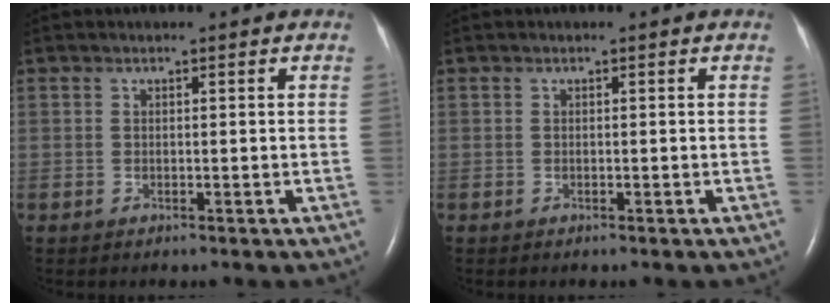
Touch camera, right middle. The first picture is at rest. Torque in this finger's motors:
{"motor_torque": [0.96, -0.91, 0.00, 0.01]}